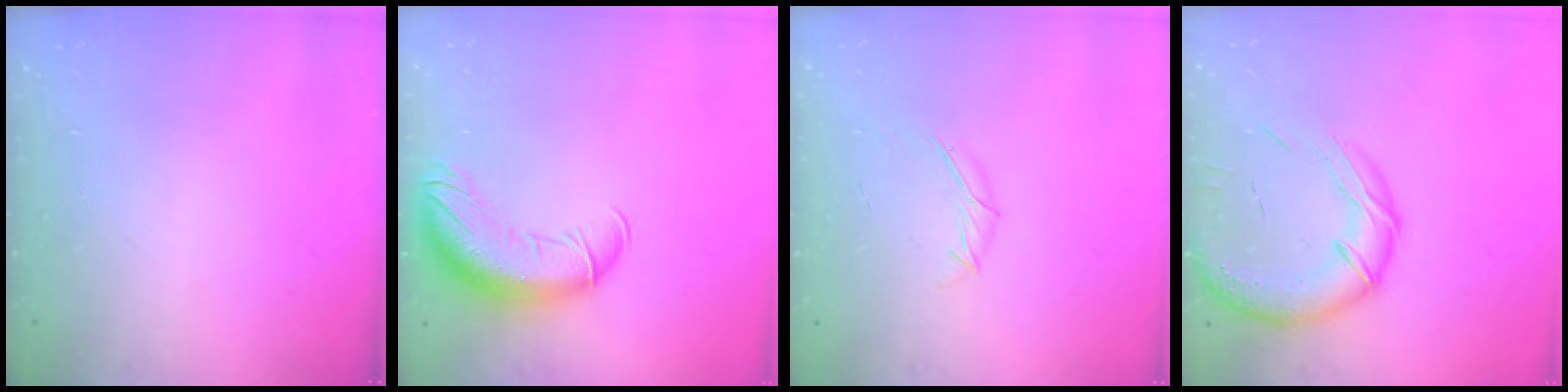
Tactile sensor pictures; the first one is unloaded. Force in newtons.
{"total": 14.8, "press": 14.3, "slide": 3.6}
{"total": 6.0, "press": 5.9, "slide": 1.0}
{"total": 17.2, "press": 16.9, "slide": 3.1}